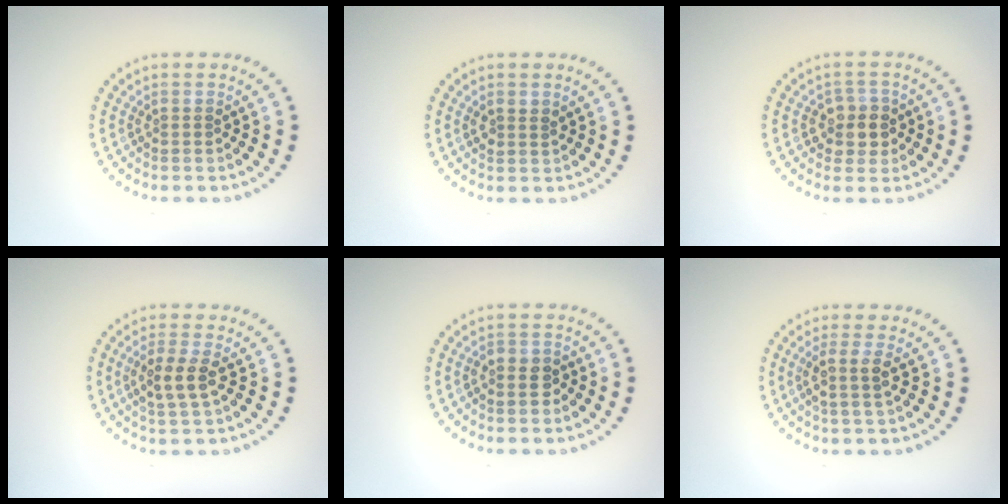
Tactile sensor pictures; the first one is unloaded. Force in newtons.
{"total": 1.2, "press": 1.1, "slide": 0.5}
{"total": 2.6, "press": 2.4, "slide": 1.1}
{"total": 2.8, "press": 2.6, "slide": 0.9}
{"total": 1.3, "press": 1.3, "slide": 0.4}
{"total": 2.4, "press": 2.0, "slide": 1.3}